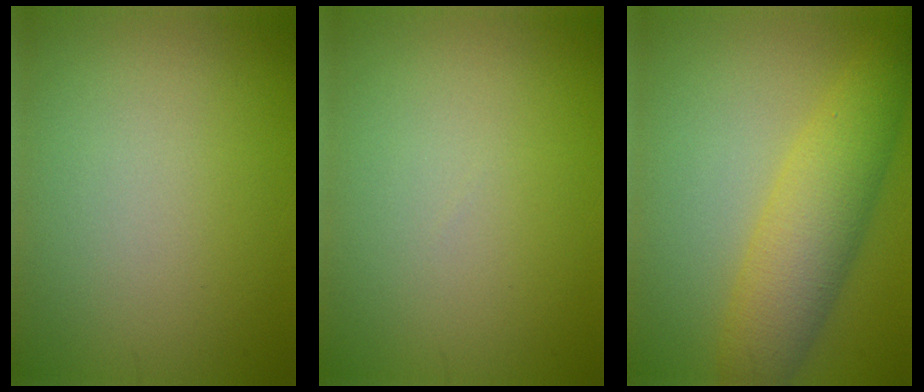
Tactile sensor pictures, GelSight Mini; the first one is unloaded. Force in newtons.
{"total": 0.0}
{"total": 5.7, "press": 5.7, "slide": 0.3}